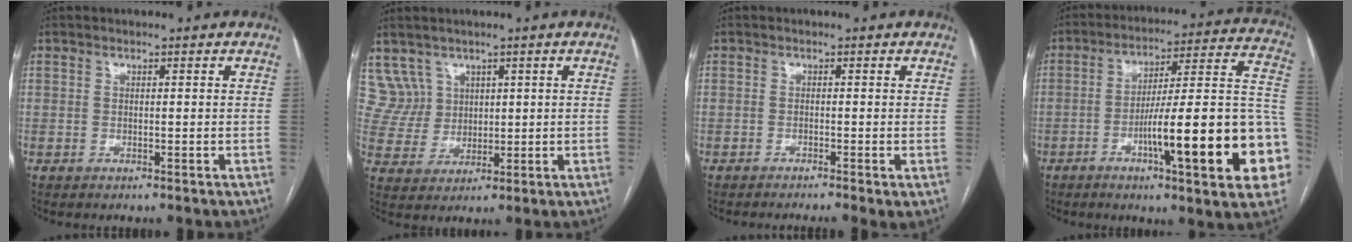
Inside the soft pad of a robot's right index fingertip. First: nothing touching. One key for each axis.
{"total": 5.8, "fx": 3.3, "fy": 4.7, "fz": -0.4, "tx": 0.009, "ty": 0.016, "tz": 0.075}
{"total": 3.7, "fx": -2.5, "fy": 0.3, "fz": 2.7, "tx": -0.033, "ty": -0.009, "tz": -0.038}
{"total": 23.5, "fx": -7.3, "fy": 2.1, "fz": 22.2, "tx": -0.232, "ty": 0.015, "tz": -0.103}